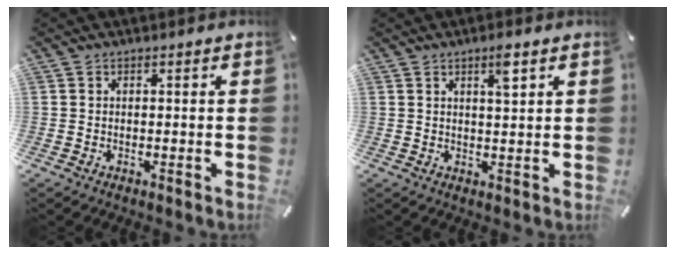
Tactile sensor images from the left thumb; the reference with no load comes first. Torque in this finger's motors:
{"motor_torque": [0.62, 0.84, 0.53, -0.61, 0.13]}